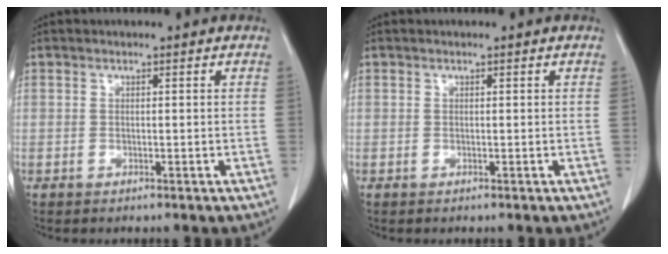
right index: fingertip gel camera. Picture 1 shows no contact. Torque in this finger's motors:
{"motor_torque": [0.11, 0.05, 0.02, 0.01]}